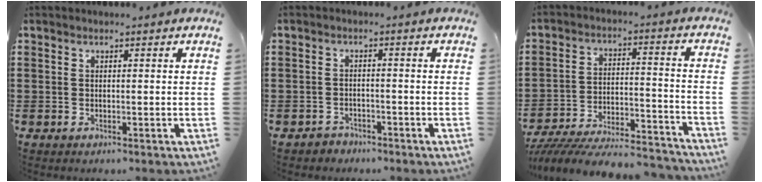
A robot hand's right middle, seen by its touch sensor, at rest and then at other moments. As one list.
[{"total": 2.0, "force": [-1.9, 0.6, -0.2], "torque": [-0.004, 0.002, -0.043]}, {"total": 8.3, "force": [-7.8, 1.0, 2.6], "torque": [-0.046, 0.008, -0.155]}]